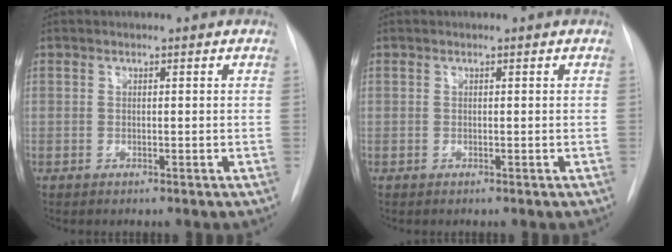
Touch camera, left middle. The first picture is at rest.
{"total": 0.0}